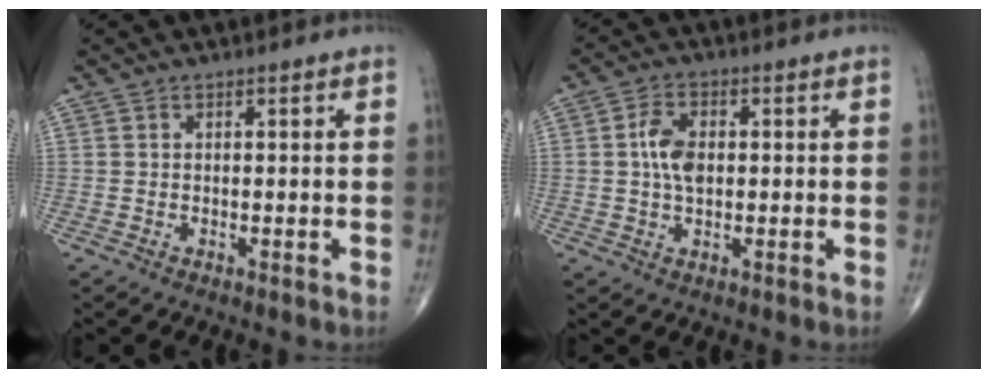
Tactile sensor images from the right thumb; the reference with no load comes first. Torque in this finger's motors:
{"motor_torque": [0.76, 0.65, 0.72, 0.19, -0.03]}